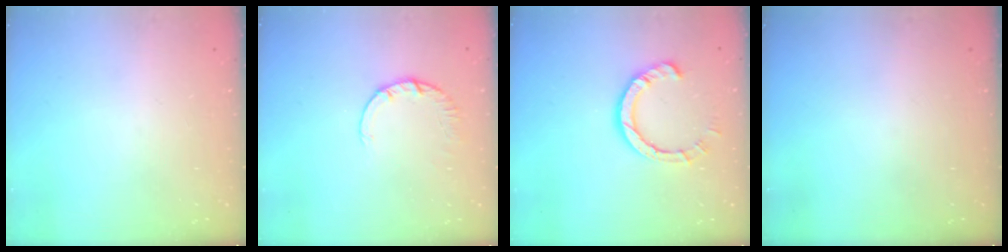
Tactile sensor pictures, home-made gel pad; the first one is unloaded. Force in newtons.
{"total": 2.4, "press": 2.4, "slide": 0.2}
{"total": 7.5, "press": 7.4, "slide": 0.9}
{"total": 0.0}